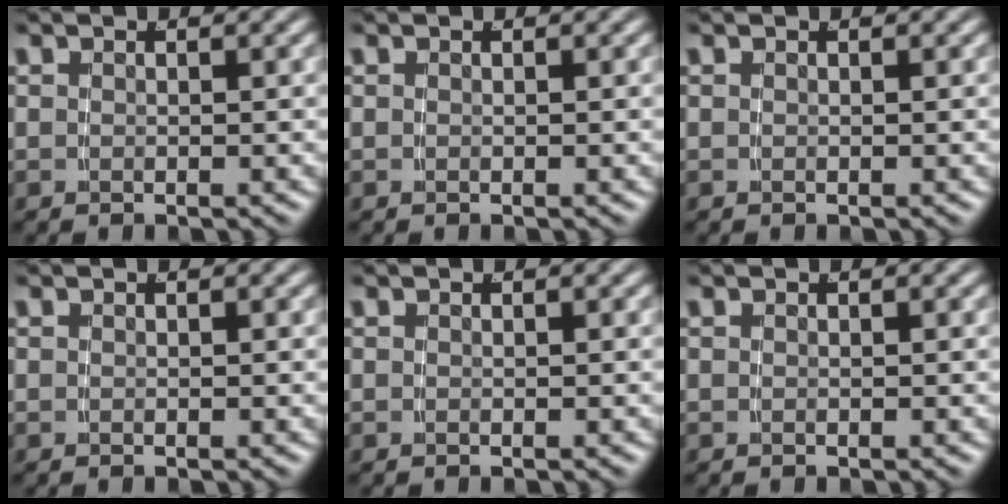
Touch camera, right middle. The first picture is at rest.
{"total": 0.0}
{"total": 0.0}
{"total": 0.0}
{"total": 0.0}
{"total": 0.0}